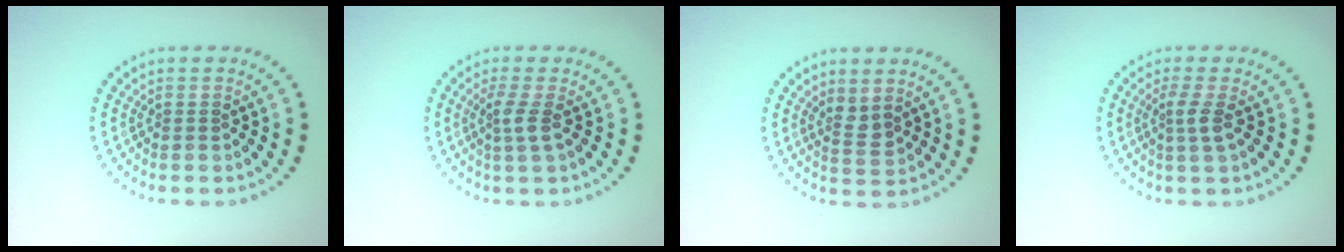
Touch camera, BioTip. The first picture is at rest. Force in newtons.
{"total": 1.8, "press": 1.4, "slide": 1.2}
{"total": 1.8, "press": 1.4, "slide": 1.1}
{"total": 1.8, "press": 1.3, "slide": 1.3}